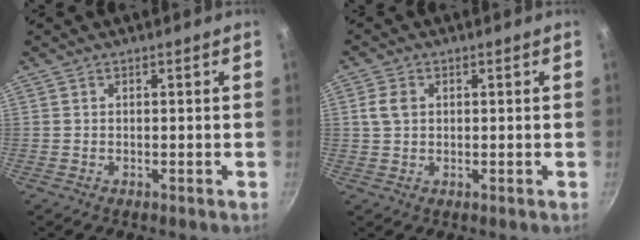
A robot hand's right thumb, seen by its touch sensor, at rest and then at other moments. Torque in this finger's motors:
{"motor_torque": [0.10, 0.26, 0.39, 0.07, 0.01]}